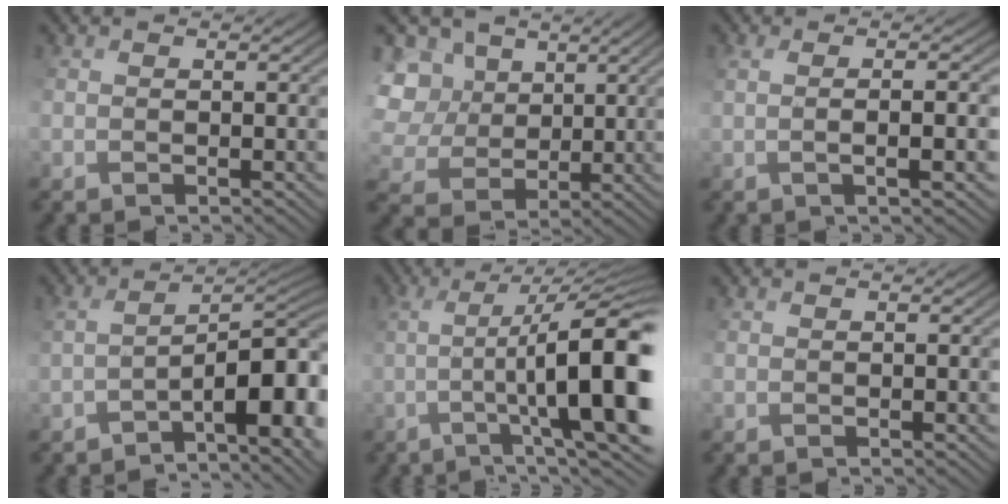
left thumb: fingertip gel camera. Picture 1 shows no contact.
{"total": 10.5, "force": [4.9, 8.6, 3.4], "torque": [-0.154, 0.035, 0.100]}
{"total": 4.6, "force": [-0.1, 1.2, 4.4], "torque": [-0.062, 0.001, 0.006]}
{"total": 10.5, "force": [-4.8, 3.5, 8.7], "torque": [-0.099, 0.011, -0.056]}
{"total": 14.4, "force": [-0.5, 3.5, 13.9], "torque": [-0.209, -0.007, 0.028]}
{"total": 0.0}